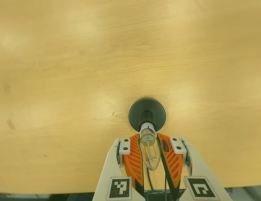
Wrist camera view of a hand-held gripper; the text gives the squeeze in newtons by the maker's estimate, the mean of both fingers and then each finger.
{"total": 19.8, "left": 19.2, "right": 20.3}